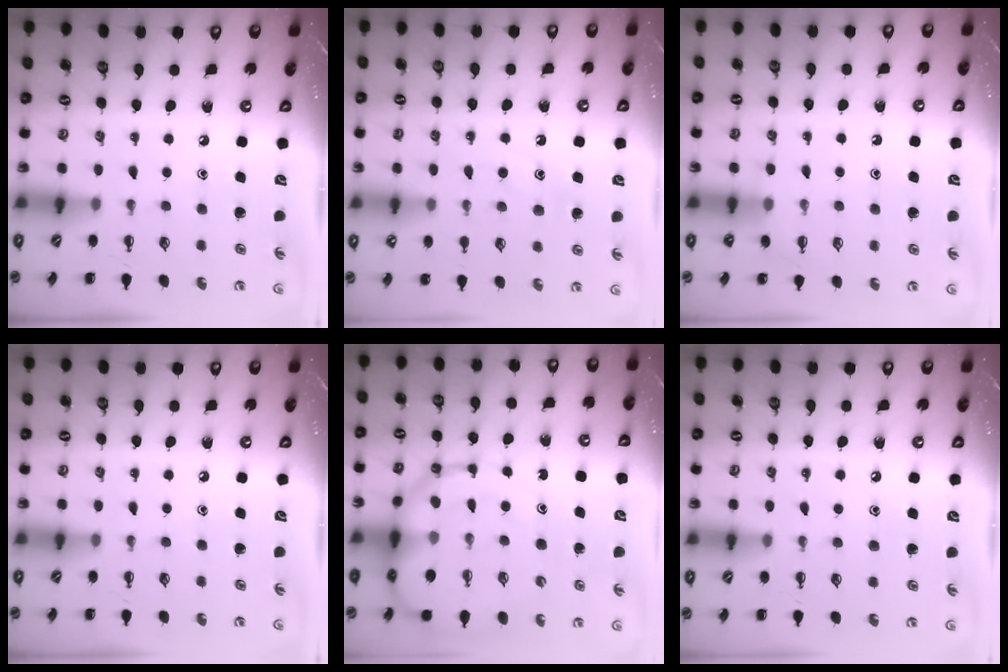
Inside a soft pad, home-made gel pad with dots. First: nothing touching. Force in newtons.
{"total": 11.2, "press": 11.1, "slide": 1.0}
{"total": 4.3, "press": 4.1, "slide": 1.2}
{"total": 0.0}
{"total": 15.5, "press": 15.0, "slide": 3.9}
{"total": 7.4, "press": 7.2, "slide": 1.7}